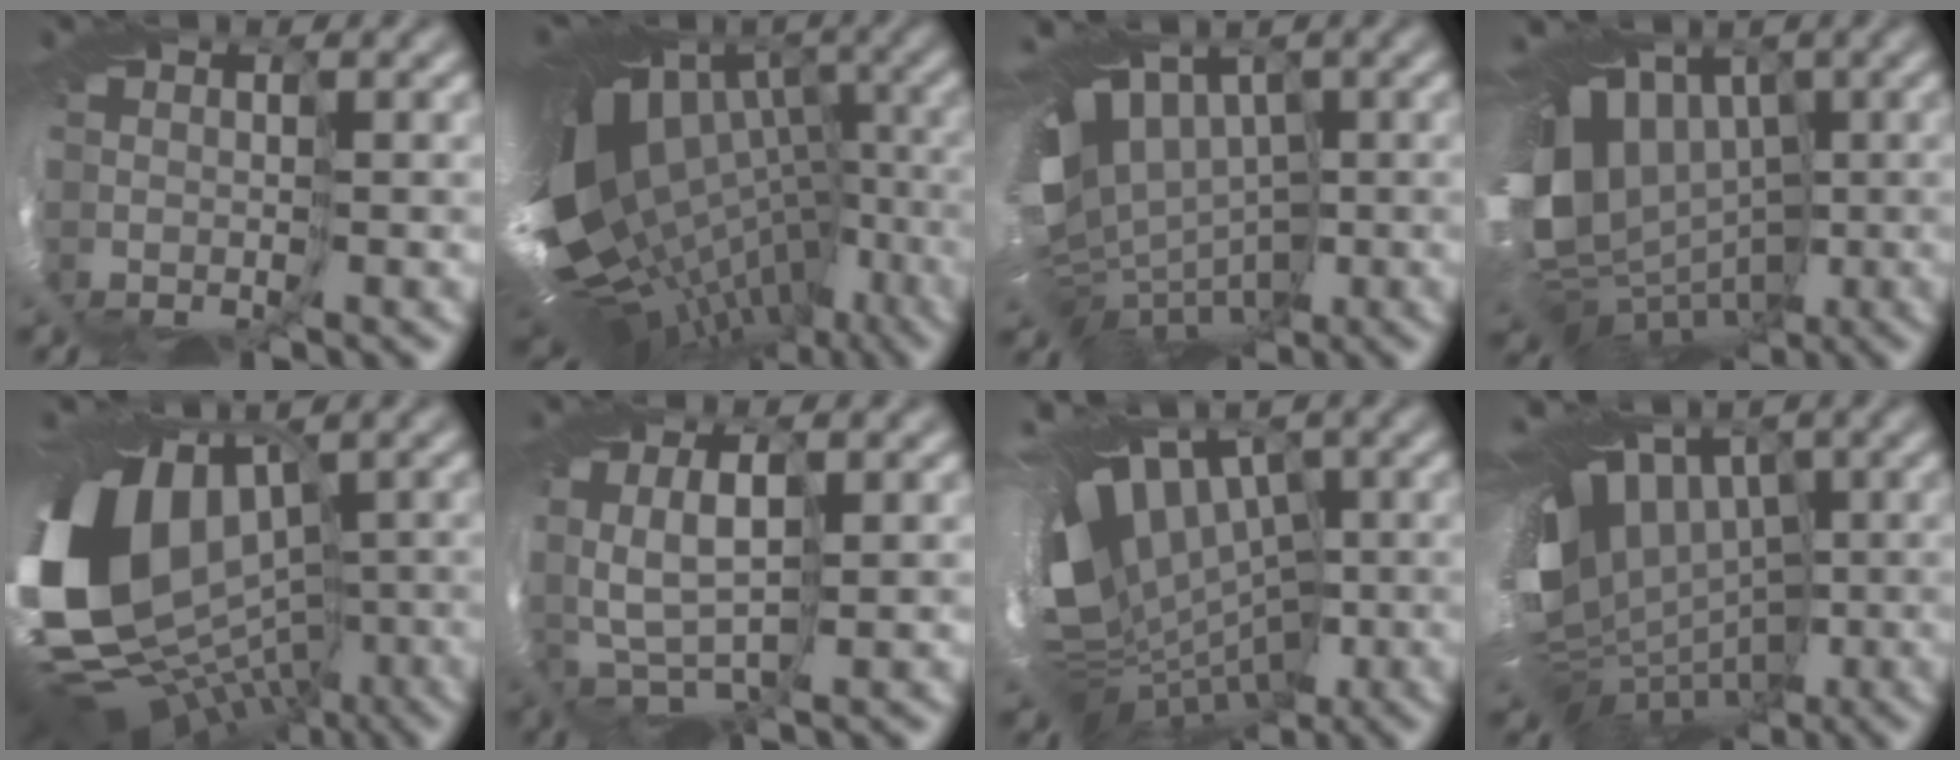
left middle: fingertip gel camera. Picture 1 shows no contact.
{"total": 15.8, "force": [-2.8, 10.6, 11.4], "torque": [-0.189, 0.000, -0.003]}
{"total": 11.0, "force": [1.0, 8.2, 7.2], "torque": [-0.128, -0.010, 0.047]}
{"total": 15.0, "force": [1.2, 11.8, 9.1], "torque": [-0.169, -0.014, 0.031]}
{"total": 15.5, "force": [-0.6, 11.8, 10.1], "torque": [-0.214, -0.014, 0.019]}
{"total": 3.6, "force": [1.0, 2.2, 2.8], "torque": [-0.075, 0.005, 0.024]}
{"total": 13.5, "force": [0.0, 9.6, 9.5], "torque": [-0.157, -0.002, 0.026]}
{"total": 12.3, "force": [1.0, 8.9, 8.4], "torque": [-0.132, -0.010, 0.043]}